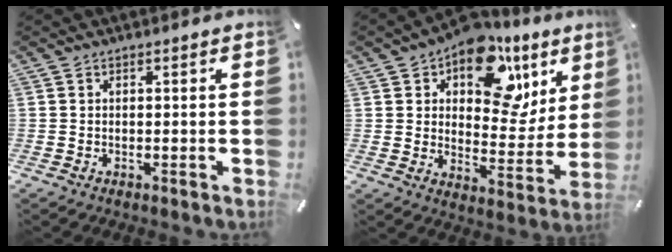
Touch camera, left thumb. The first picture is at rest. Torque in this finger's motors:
{"motor_torque": [2.35, 2.43, 1.47, -1.30, 0.13]}